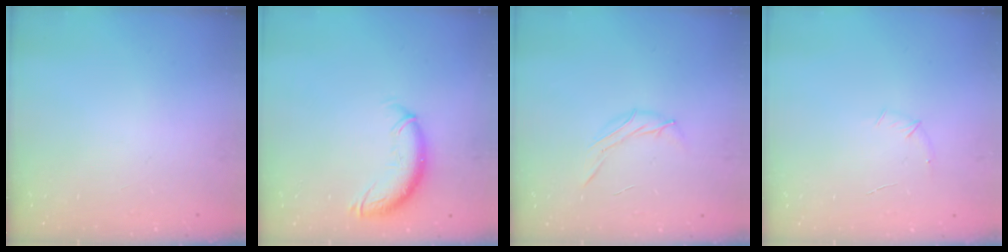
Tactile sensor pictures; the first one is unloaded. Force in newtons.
{"total": 10.6, "press": 10.6, "slide": 1.0}
{"total": 6.8, "press": 6.8, "slide": 0.5}
{"total": 5.0, "press": 4.8, "slide": 1.4}